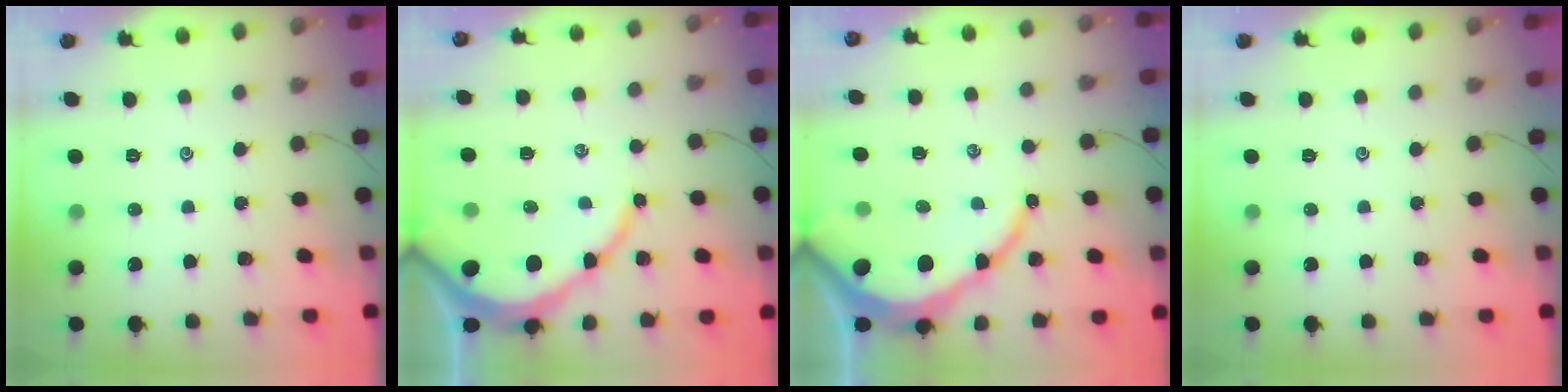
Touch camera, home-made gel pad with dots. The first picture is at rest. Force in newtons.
{"total": 9.2, "press": 9.1, "slide": 1.0}
{"total": 11.6, "press": 11.6, "slide": 0.6}
{"total": 0.0}